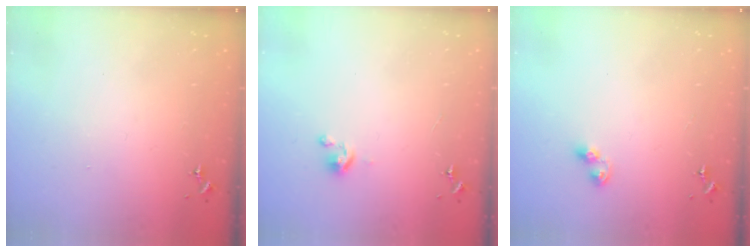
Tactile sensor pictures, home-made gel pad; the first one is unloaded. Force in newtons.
{"total": 4.0, "press": 4.0, "slide": 0.2}
{"total": 4.5, "press": 4.5, "slide": 0.4}